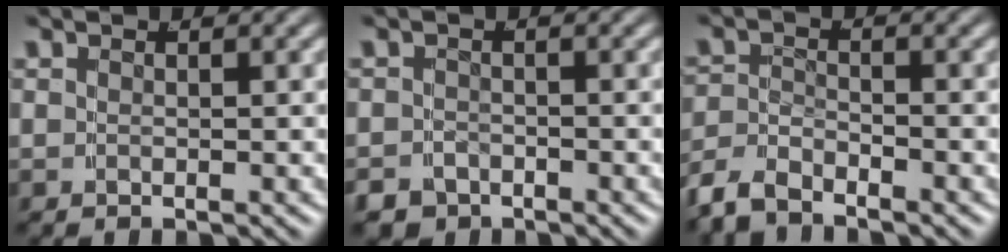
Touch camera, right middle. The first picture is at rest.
{"total": 3.1, "force": [-2.5, 1.8, 0.2], "torque": [-0.001, -0.018, -0.039]}
{"total": 3.6, "force": [-3.0, 1.5, 1.2], "torque": [-0.037, -0.011, -0.052]}